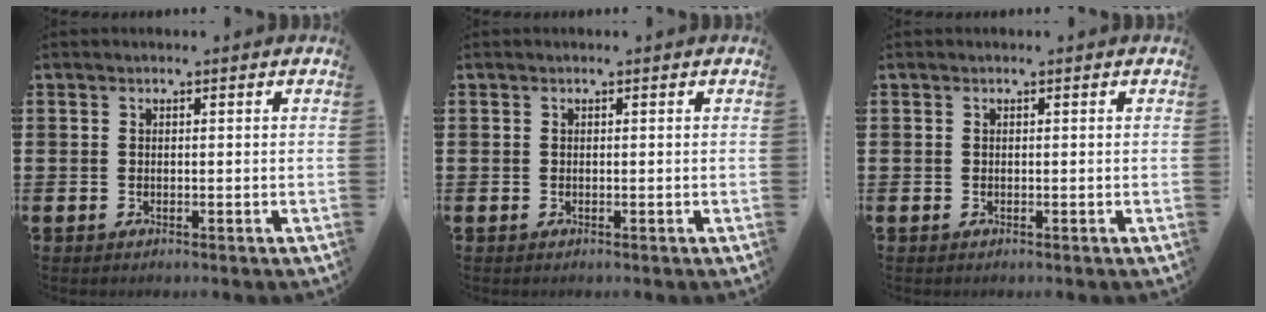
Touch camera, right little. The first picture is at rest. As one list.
[{"total": 0.0}, {"total": 0.0}]